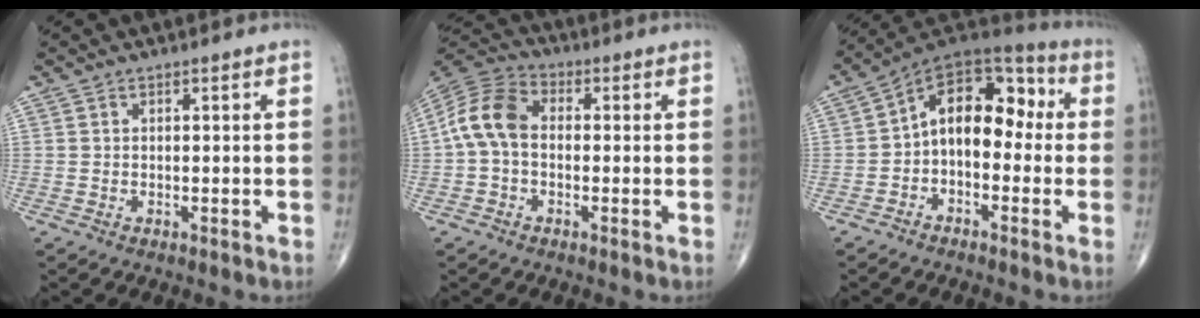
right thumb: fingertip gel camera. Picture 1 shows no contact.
{"total": 9.7, "force": [-0.3, 6.7, 7.0], "torque": [-0.134, 0.028, -0.021]}
{"total": 13.8, "force": [-0.5, 8.7, 10.7], "torque": [-0.122, 0.053, -0.026]}